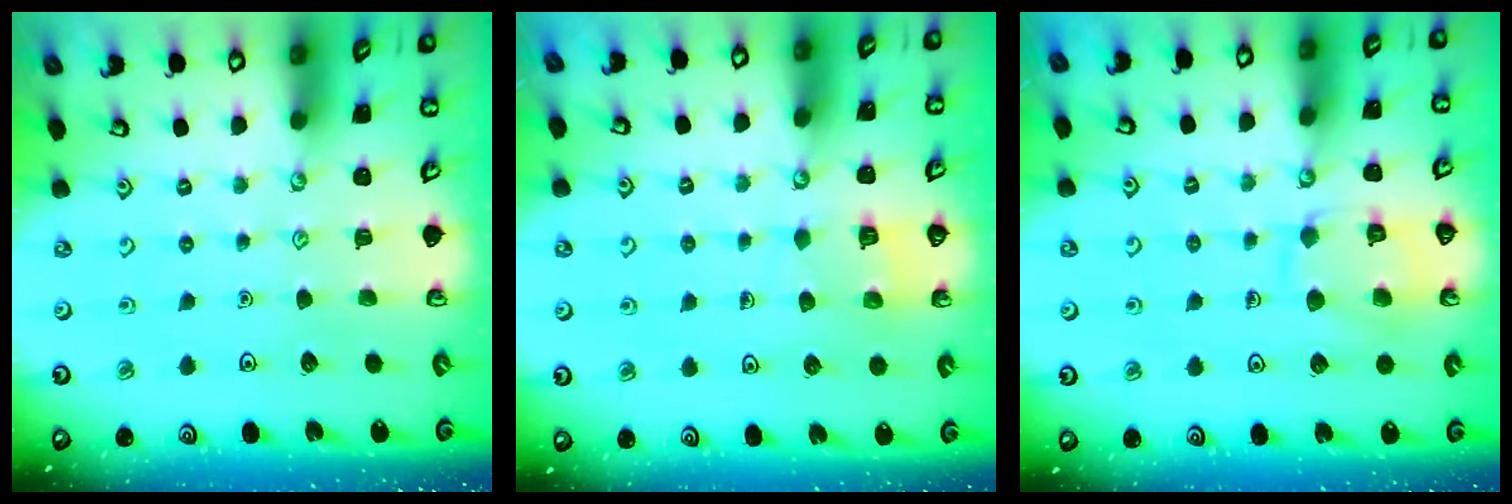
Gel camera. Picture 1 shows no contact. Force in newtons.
{"total": 6.1, "press": 6.1, "slide": 0.4}
{"total": 10.9, "press": 10.9, "slide": 0.5}